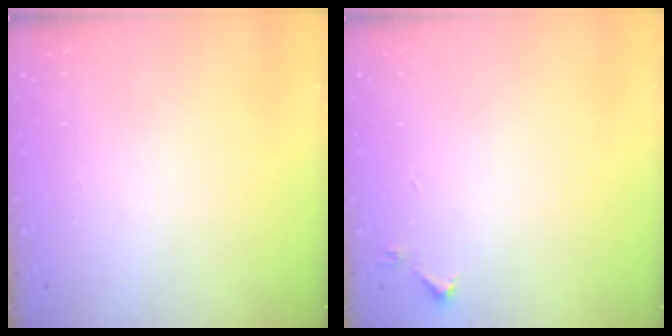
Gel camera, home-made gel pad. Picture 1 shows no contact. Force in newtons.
{"total": 3.8, "press": 3.7, "slide": 0.6}